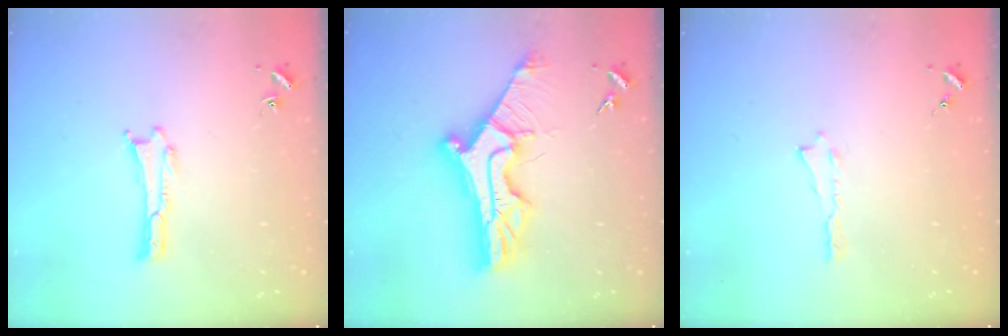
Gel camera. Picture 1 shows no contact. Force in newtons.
{"total": 12.7, "press": 12.6, "slide": 1.1}
{"total": 0.0}